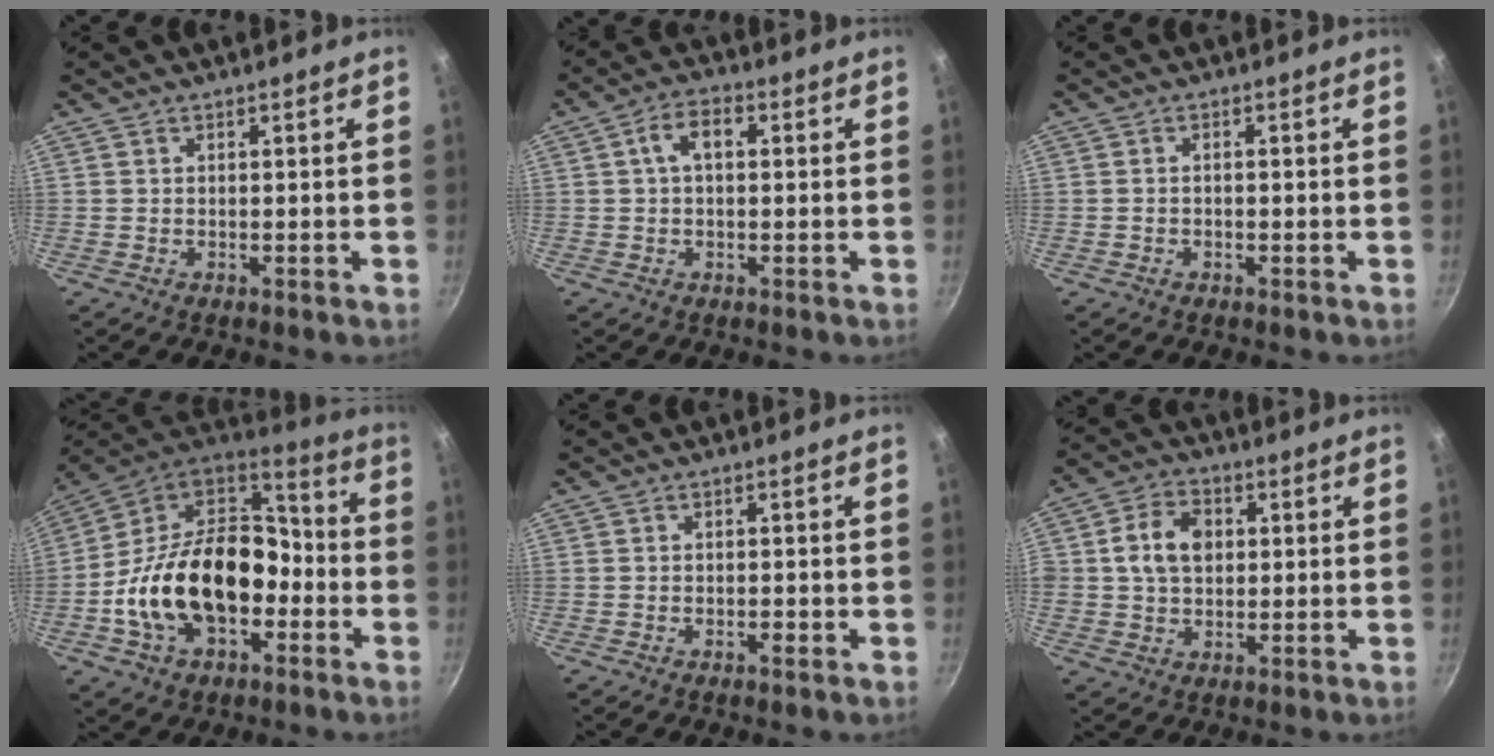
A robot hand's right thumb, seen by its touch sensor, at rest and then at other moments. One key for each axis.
{"total": 5.3, "fx": 0.9, "fy": 3.2, "fz": 4.2, "tx": -0.069, "ty": 0.015, "tz": 0.008}
{"total": 1.1, "fx": -0.4, "fy": 0.6, "fz": 0.8, "tx": -0.018, "ty": 0.007, "tz": -0.008}
{"total": 24.3, "fx": -5.6, "fy": 16.0, "fz": 17.4, "tx": -0.279, "ty": 0.064, "tz": -0.101}
{"total": 1.3, "fx": -0.6, "fy": 0.6, "fz": 0.9, "tx": -0.017, "ty": 0.004, "tz": -0.012}
{"total": 8.5, "fx": 1.2, "fy": 6.6, "fz": 5.3, "tx": -0.073, "ty": 0.011, "tz": 0.013}